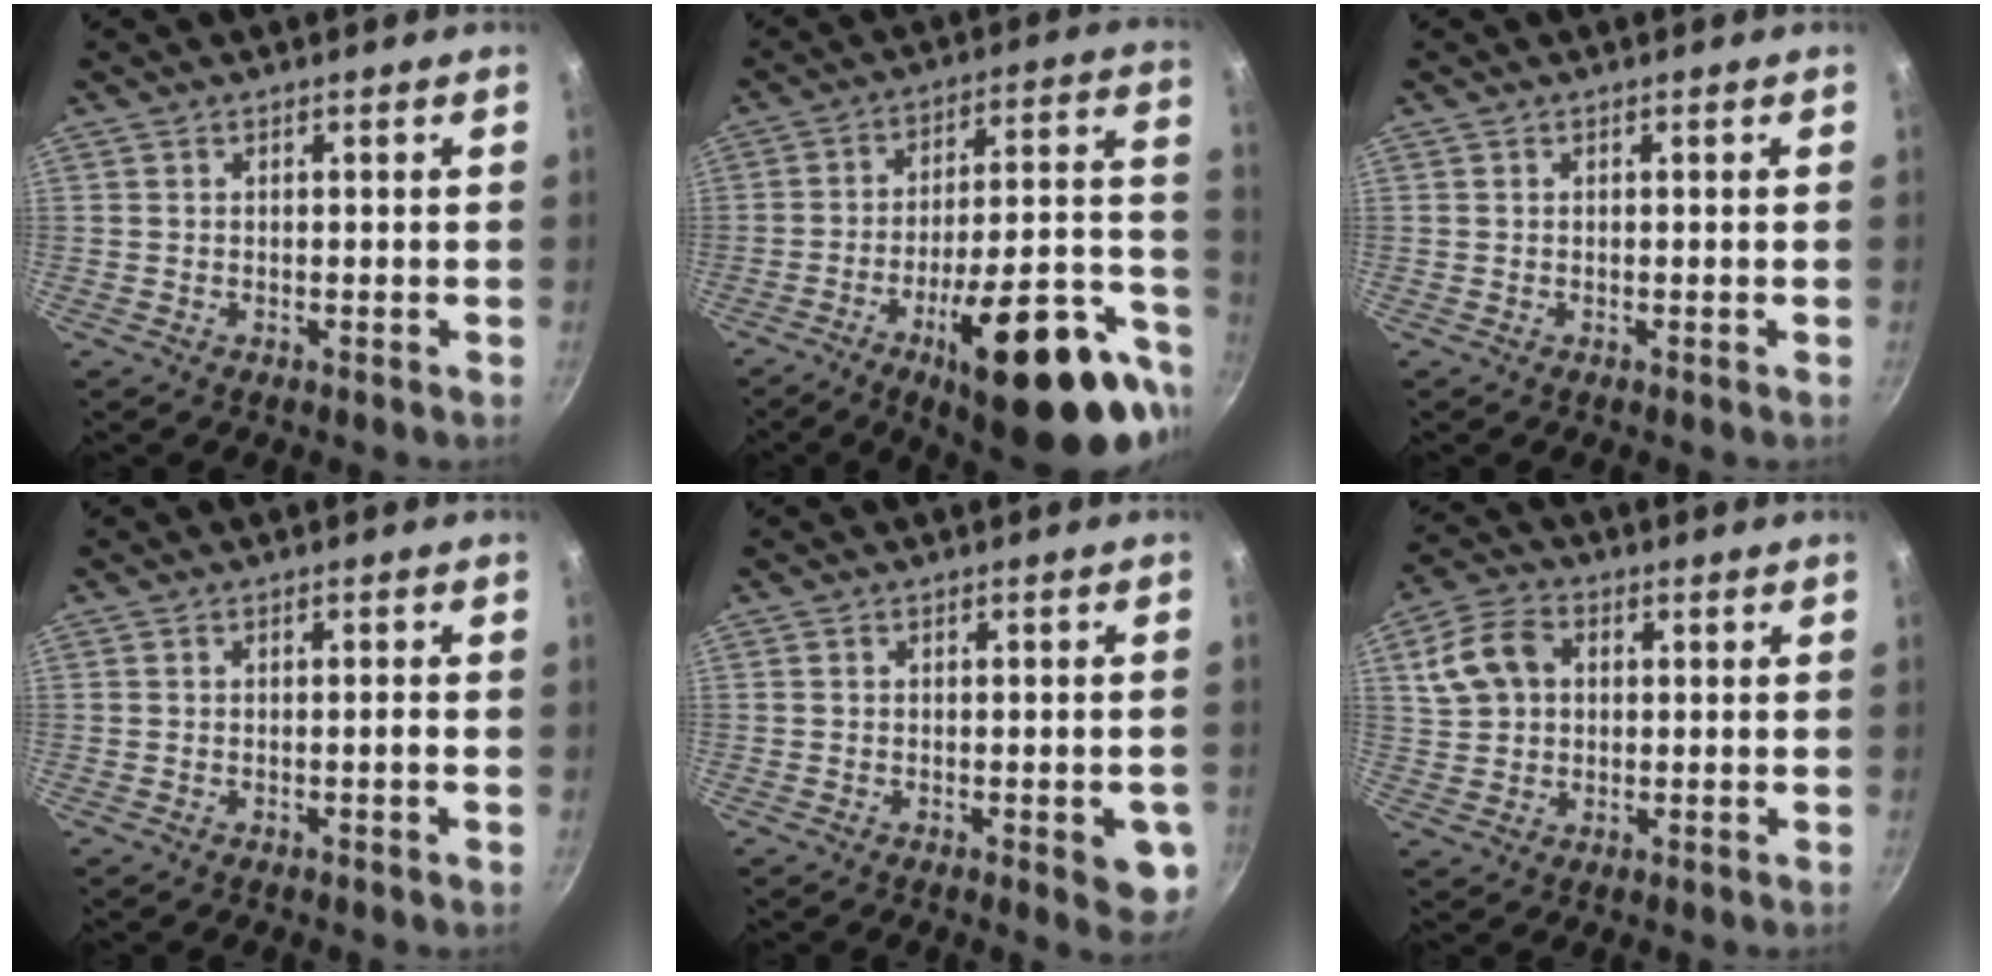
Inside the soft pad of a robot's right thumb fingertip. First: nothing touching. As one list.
[{"total": 26.9, "force": [-11.5, 9.0, 22.5], "torque": [-0.275, 0.048, -0.162]}, {"total": 0.0}, {"total": 1.0, "force": [-0.4, -0.1, 0.9], "torque": [-0.021, 0.003, -0.006]}, {"total": 5.9, "force": [-1.8, 2.1, 5.3], "torque": [-0.048, 0.000, -0.021]}, {"total": 9.3, "force": [2.2, 7.0, 5.7], "torque": [-0.099, 0.014, 0.034]}]